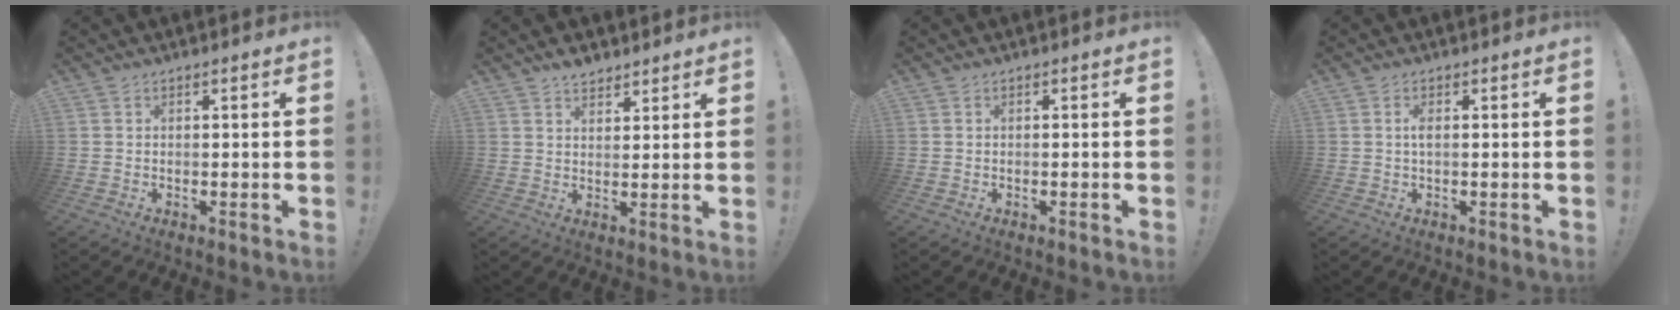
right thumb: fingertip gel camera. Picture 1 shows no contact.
{"total": 4.4, "force": [3.7, 2.4, 0.6], "torque": [0.007, -0.029, 0.066]}
{"total": 0.6, "force": [-0.4, -0.3, 0.1], "torque": [-0.001, -0.003, -0.008]}
{"total": 1.7, "force": [0.0, 0.4, 1.6], "torque": [-0.026, 0.000, -0.004]}